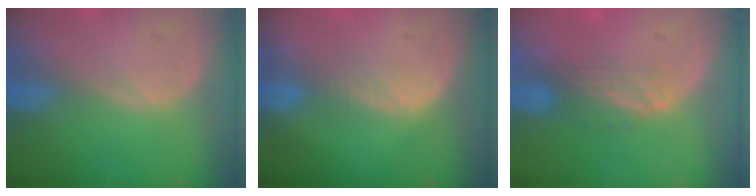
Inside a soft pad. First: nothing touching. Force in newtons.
{"total": 2.4, "press": 2.4, "slide": 0.2}
{"total": 3.4, "press": 2.9, "slide": 1.8}